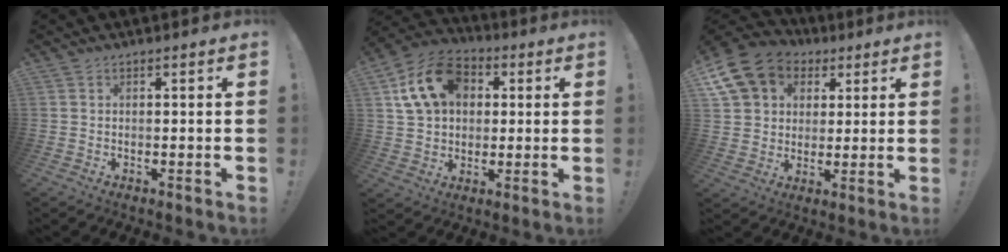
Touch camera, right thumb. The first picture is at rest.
{"total": 16.5, "force": [5.5, 12.3, 9.4], "torque": [-0.150, 0.001, 0.111]}
{"total": 14.3, "force": [6.0, 11.5, 5.9], "torque": [-0.092, -0.027, 0.126]}